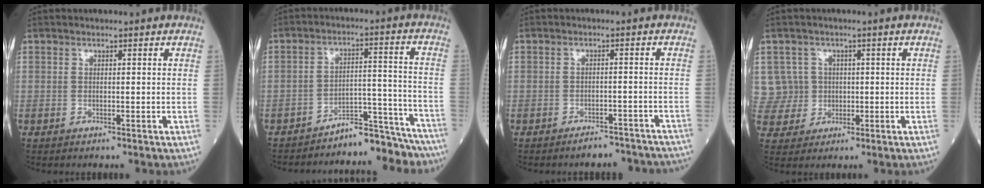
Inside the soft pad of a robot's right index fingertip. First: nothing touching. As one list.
[{"total": 12.0, "force": [-11.8, 1.9, 0.9], "torque": [0.018, 0.060, -0.166]}, {"total": 7.2, "force": [-6.8, 1.9, 1.5], "torque": [-0.005, 0.003, -0.078]}, {"total": 6.4, "force": [1.2, 6.2, -0.2], "torque": [0.006, 0.025, 0.030]}]